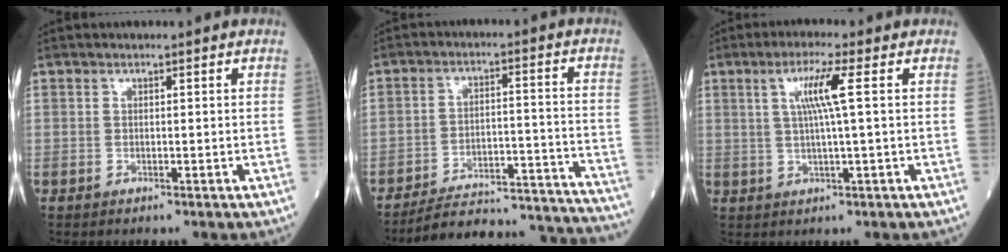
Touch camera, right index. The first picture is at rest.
{"total": 22.0, "force": [-21.4, 1.8, 4.6], "torque": [-0.031, 0.017, -0.284]}
{"total": 5.5, "force": [1.4, -0.7, 5.3], "torque": [-0.102, 0.003, 0.028]}